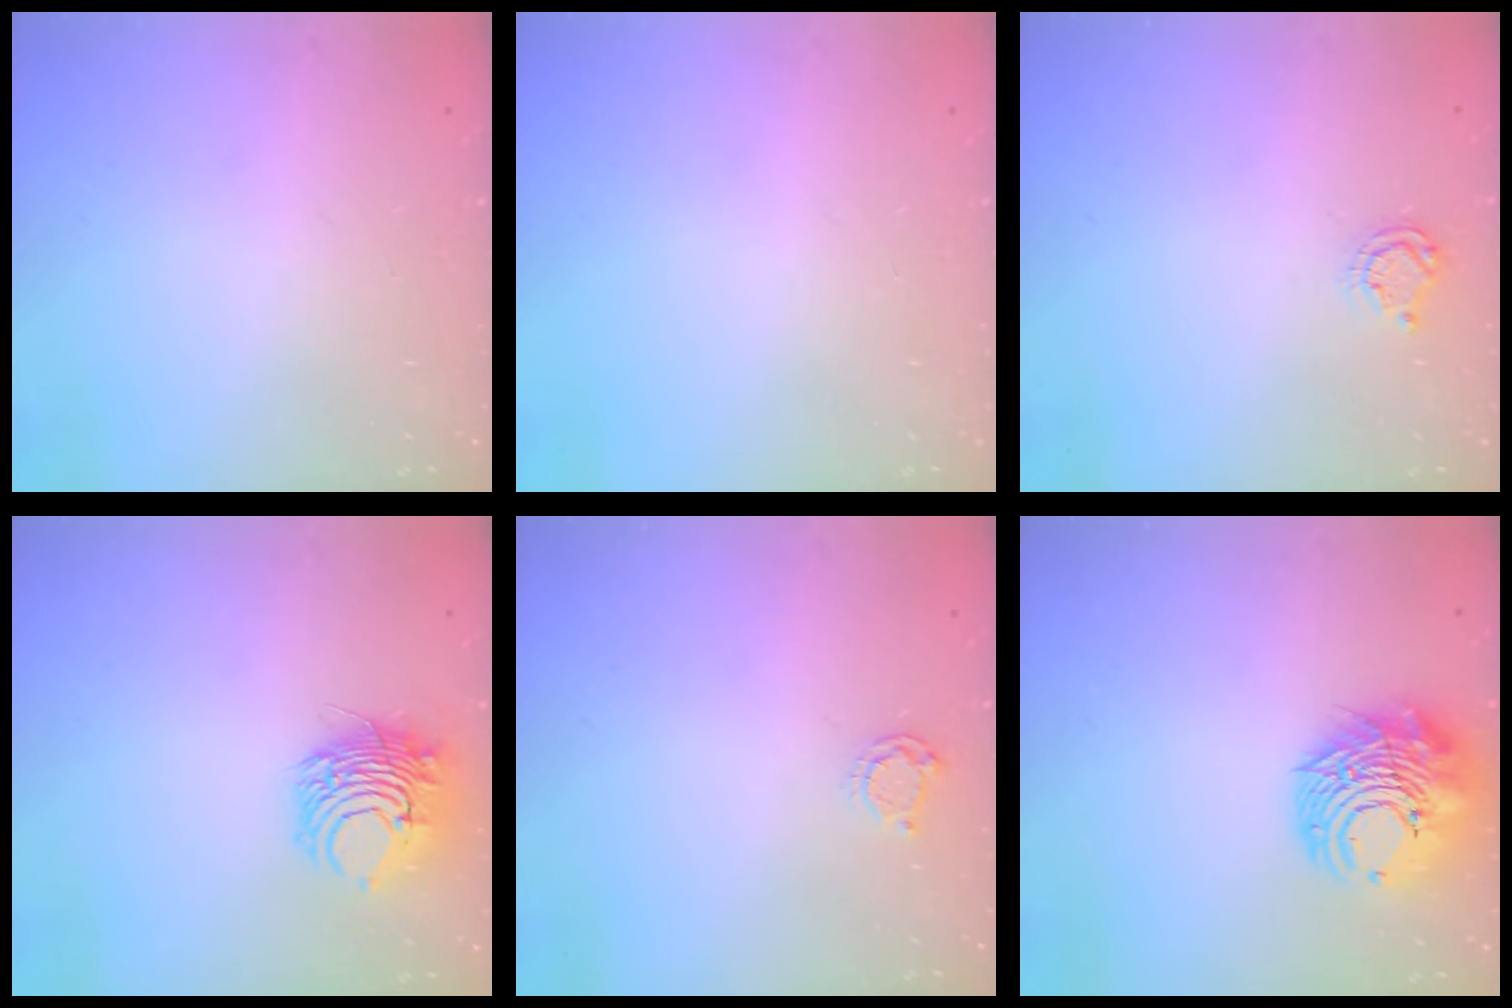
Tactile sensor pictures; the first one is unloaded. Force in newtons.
{"total": 0.0}
{"total": 4.0, "press": 4.0, "slide": 0.5}
{"total": 8.5, "press": 8.4, "slide": 0.8}
{"total": 3.3, "press": 3.2, "slide": 0.4}
{"total": 12.3, "press": 12.2, "slide": 1.3}